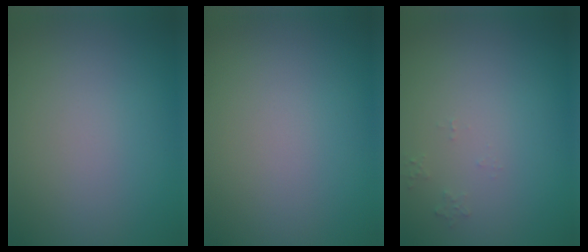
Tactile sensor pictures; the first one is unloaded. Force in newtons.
{"total": 0.0}
{"total": 0.8, "press": 0.7, "slide": 0.2}